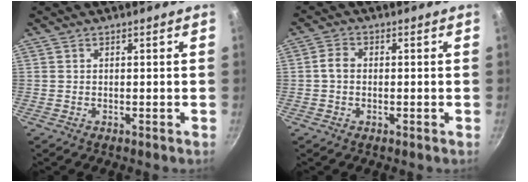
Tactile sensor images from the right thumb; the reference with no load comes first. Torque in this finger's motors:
{"motor_torque": [0.88, 1.06, 0.26, -0.96, 0.01]}